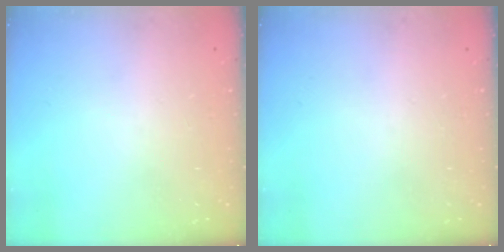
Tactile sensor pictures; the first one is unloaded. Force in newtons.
{"total": 0.0}